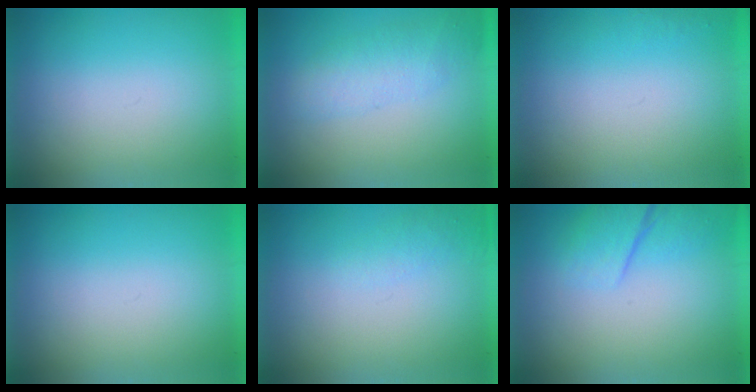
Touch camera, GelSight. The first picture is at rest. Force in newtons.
{"total": 2.2}
{"total": 1.0}
{"total": 0.0}
{"total": 1.2}
{"total": 2.2}